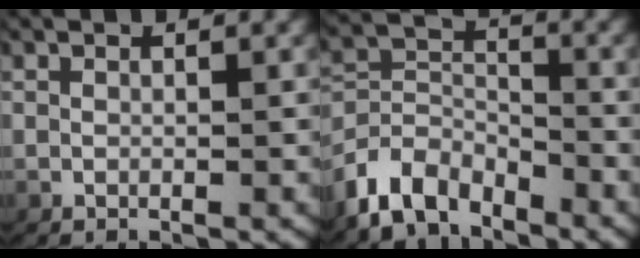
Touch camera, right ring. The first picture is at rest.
{"total": 6.9, "force": [-4.1, 4.9, 2.7], "torque": [-0.064, -0.037, -0.064]}